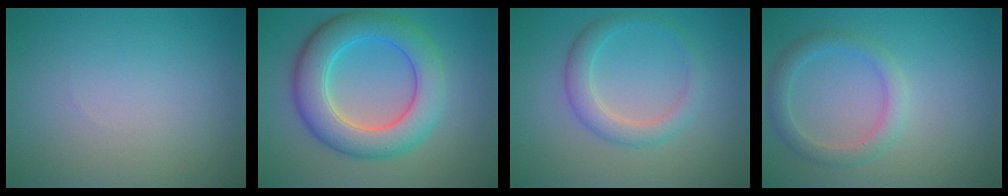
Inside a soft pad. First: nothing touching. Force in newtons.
{"total": 7.5, "press": 7.5, "slide": 0.2}
{"total": 2.8, "press": 2.8, "slide": 0.1}
{"total": 2.5, "press": 2.5, "slide": 0.1}